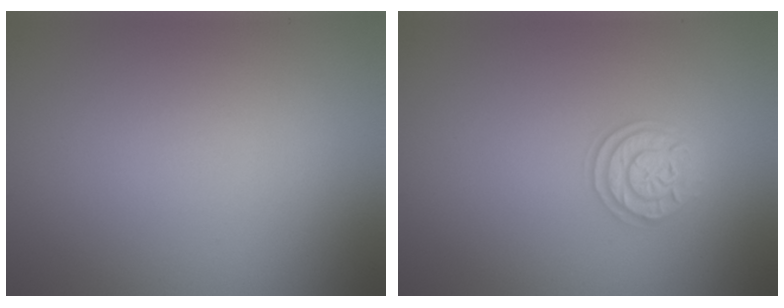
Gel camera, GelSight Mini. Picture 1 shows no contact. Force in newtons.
{"total": 2.1, "press": 2.1, "slide": 0.3}